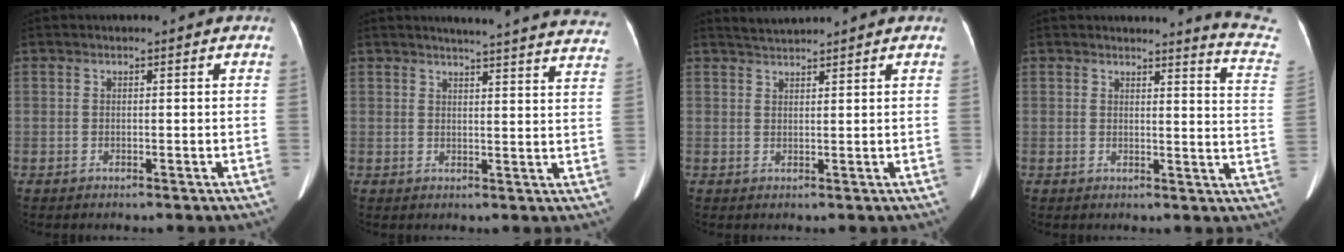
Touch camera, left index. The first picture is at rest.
{"total": 23.2, "force": [22.0, 1.3, 7.4], "torque": [-0.093, -0.069, 0.236]}
{"total": 2.1, "force": [2.1, -0.4, -0.1], "torque": [-0.003, 0.012, 0.046]}
{"total": 9.5, "force": [9.4, -1.1, 0.6], "torque": [-0.008, -0.107, 0.077]}